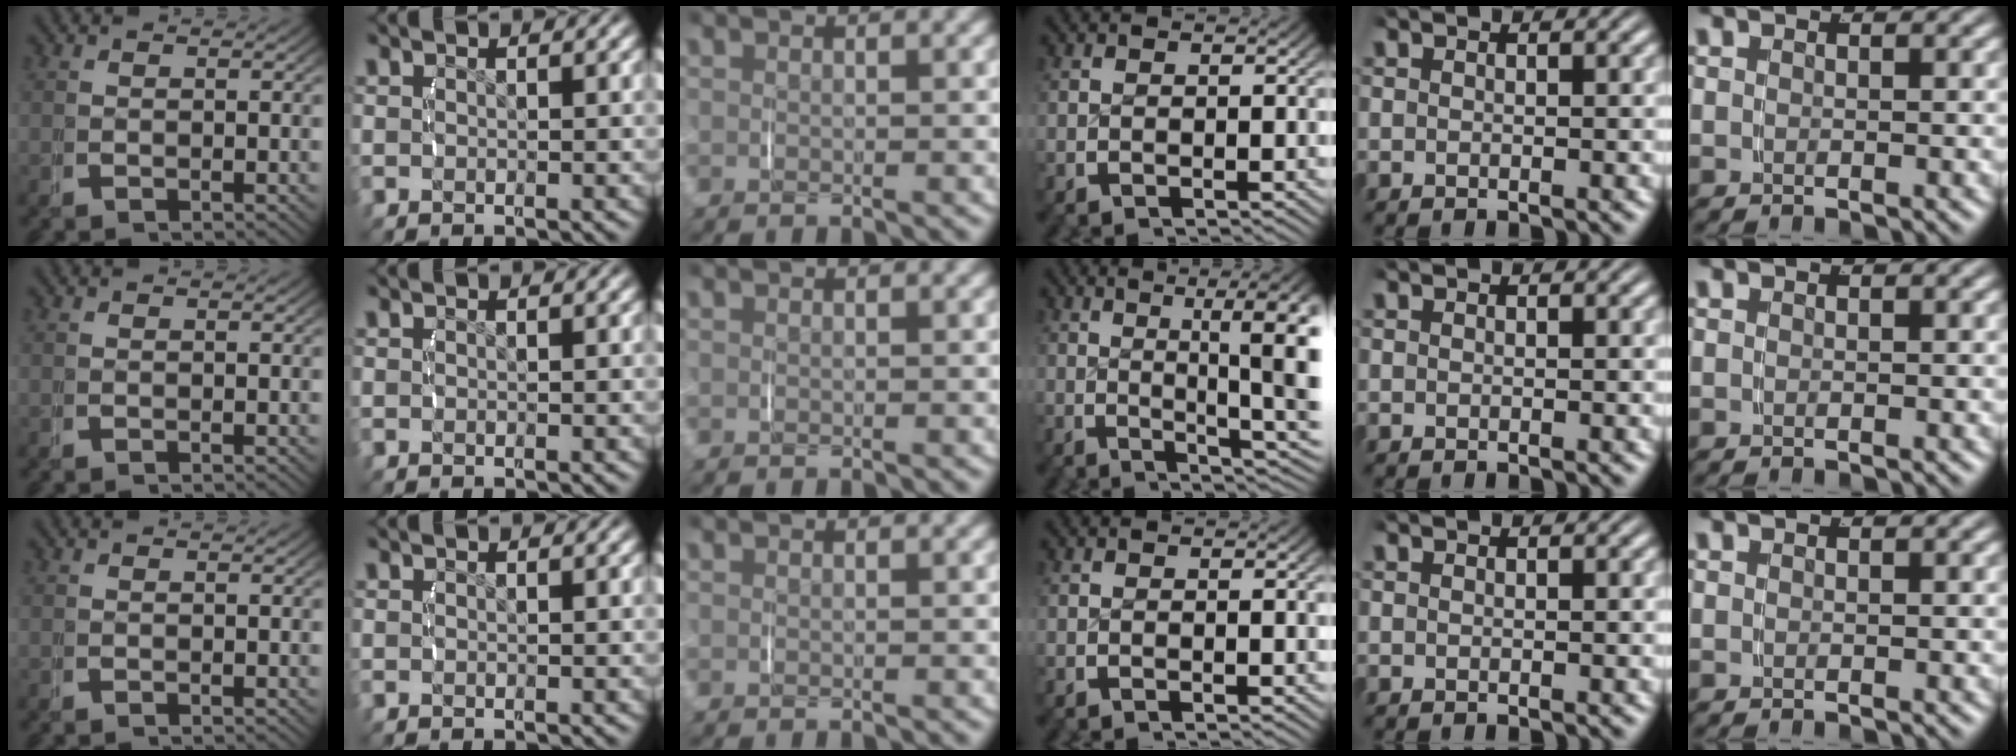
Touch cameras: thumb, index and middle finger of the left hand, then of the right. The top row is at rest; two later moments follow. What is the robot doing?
{"motion": "lift_and_place", "object": "jewelry box"}